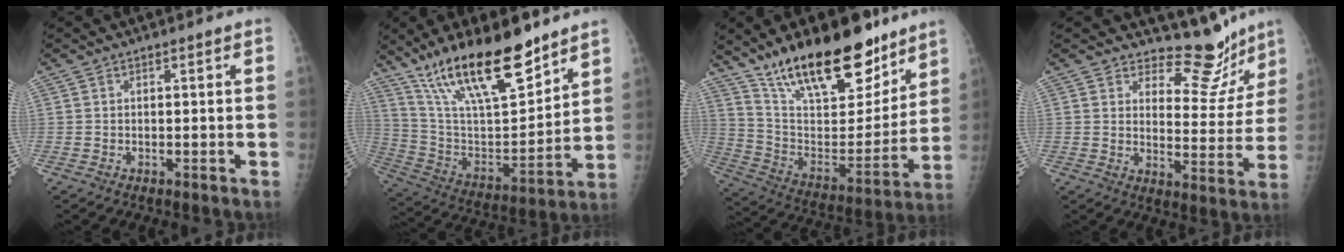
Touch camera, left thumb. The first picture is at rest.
{"total": 23.8, "force": [16.7, 7.2, 15.3], "torque": [-0.237, -0.068, 0.304]}
{"total": 25.8, "force": [18.4, 9.9, 15.2], "torque": [-0.206, -0.080, 0.311]}
{"total": 10.3, "force": [9.6, 3.6, 1.2], "torque": [0.023, -0.099, 0.125]}